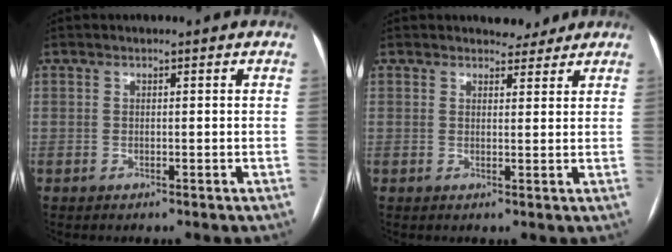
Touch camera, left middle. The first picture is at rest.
{"total": 2.7, "force": [2.5, 1.0, 0.2], "torque": [-0.003, -0.004, 0.032]}